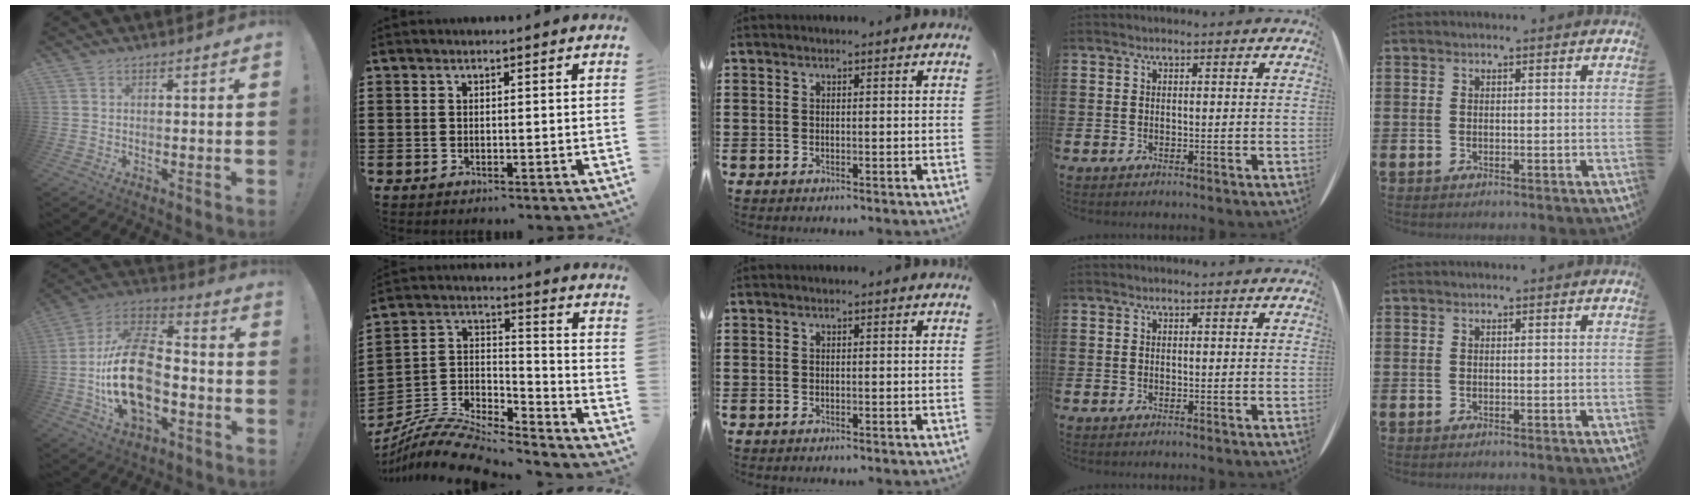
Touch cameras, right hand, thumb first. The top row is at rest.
{"thumb": {"total": 23.1, "force": [-4.4, 13.9, 17.9], "torque": [-0.326, 0.029, -0.067]}, "index": {"total": 9.1, "force": [-8.6, 1.8, 2.6], "torque": [-0.050, 0.016, -0.171]}}